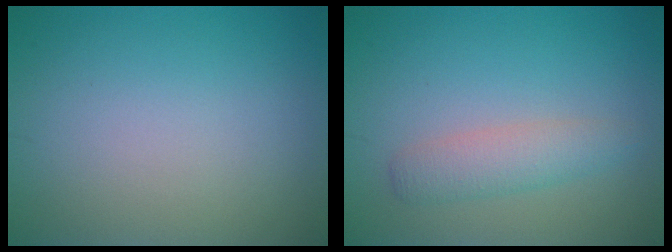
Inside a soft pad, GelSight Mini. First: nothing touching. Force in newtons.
{"total": 2.6, "press": 2.6, "slide": 0.0}